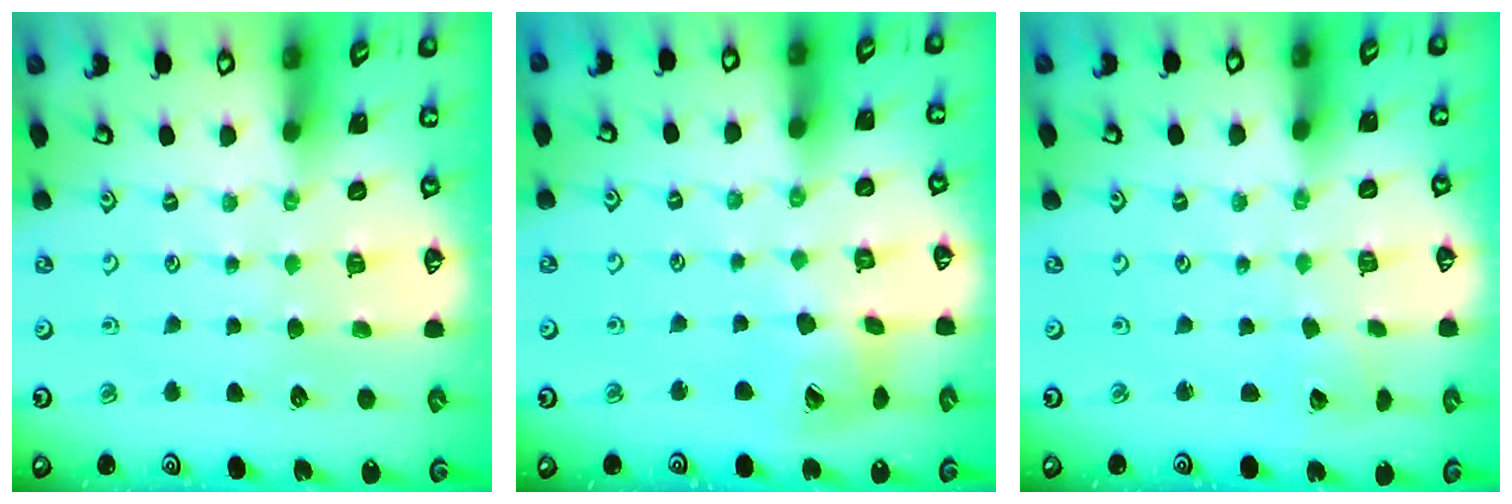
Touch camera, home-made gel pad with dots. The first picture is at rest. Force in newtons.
{"total": 11.9, "press": 11.8, "slide": 1.4}
{"total": 2.5, "press": 2.5, "slide": 0.2}